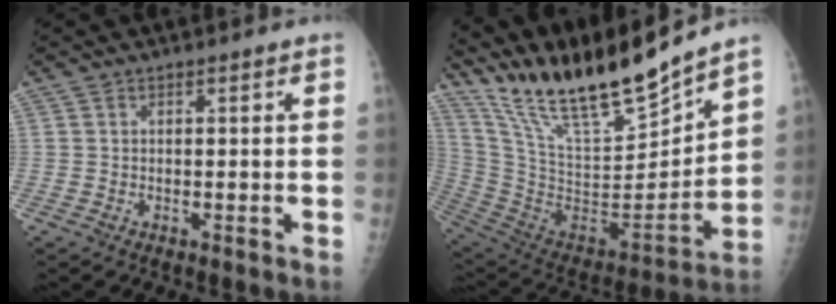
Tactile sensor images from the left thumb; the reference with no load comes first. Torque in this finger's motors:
{"motor_torque": [1.33, -0.82, 1.28, -1.49, 0.11]}